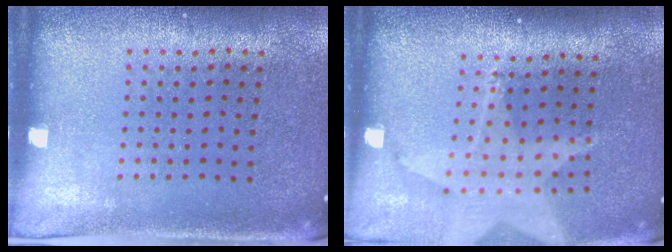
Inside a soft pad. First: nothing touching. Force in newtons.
{"total": 2.0, "press": 1.5, "slide": 1.2}